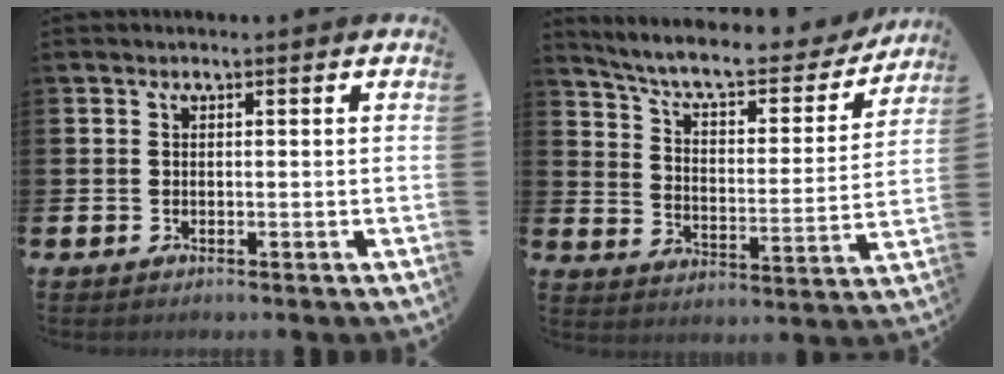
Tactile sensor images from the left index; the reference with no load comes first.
{"total": 8.4, "force": [7.3, 1.9, 3.5], "torque": [-0.085, -0.051, 0.118]}